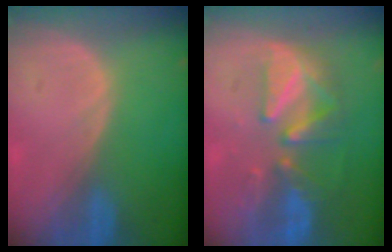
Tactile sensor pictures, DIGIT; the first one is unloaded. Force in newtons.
{"total": 8.3, "press": 8.1, "slide": 2.0}